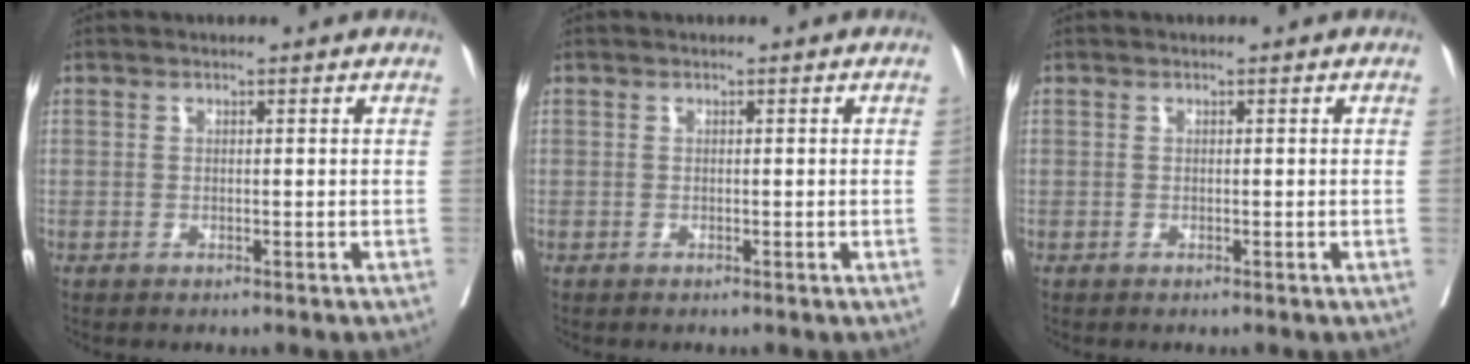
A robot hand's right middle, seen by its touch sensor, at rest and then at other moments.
{"total": 1.1, "force": [-0.1, -0.4, 1.0], "torque": [-0.010, 0.001, 0.000]}
{"total": 0.7, "force": [0.0, -0.3, 0.6], "torque": [-0.004, 0.002, 0.000]}